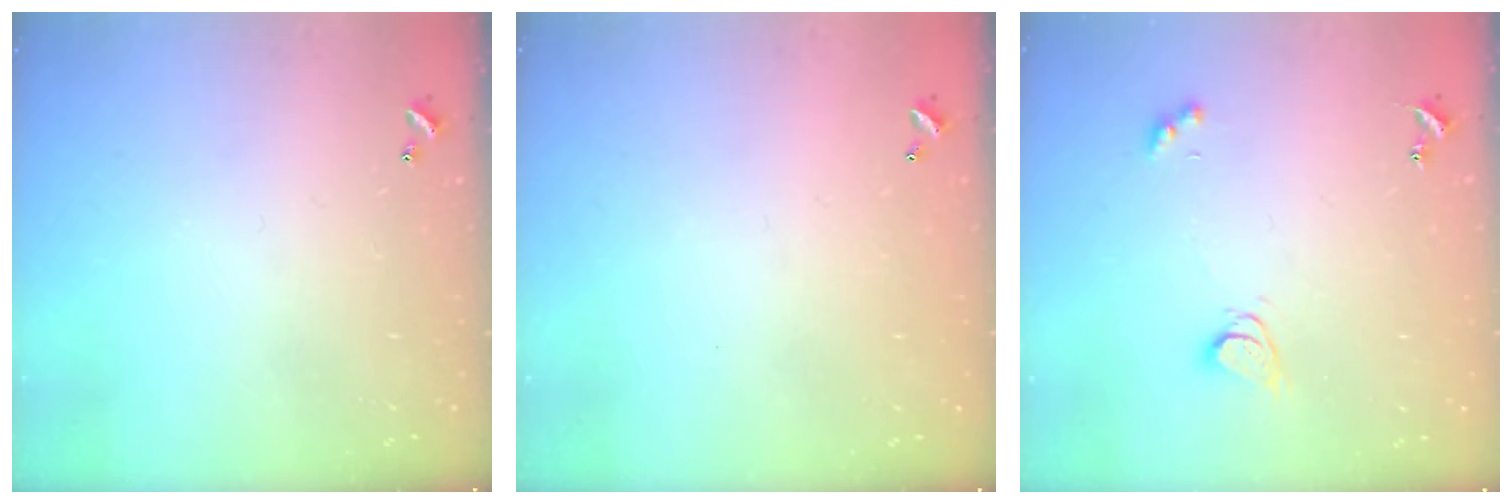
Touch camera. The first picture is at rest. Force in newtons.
{"total": 2.9, "press": 2.9, "slide": 0.1}
{"total": 3.6, "press": 3.6, "slide": 0.4}